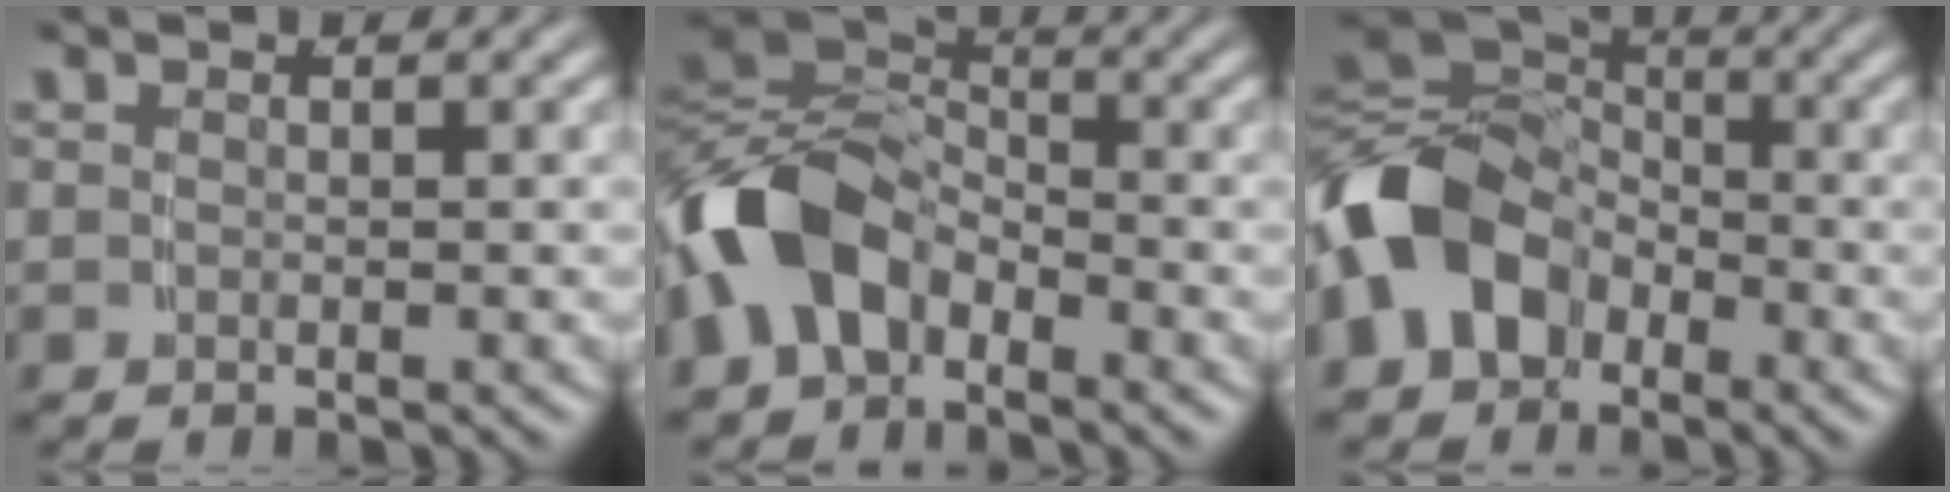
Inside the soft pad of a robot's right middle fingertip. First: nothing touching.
{"total": 6.6, "force": [-1.9, 4.7, 4.2], "torque": [-0.095, -0.008, -0.033]}
{"total": 7.7, "force": [-1.9, 5.9, 4.5], "torque": [-0.111, -0.016, -0.027]}